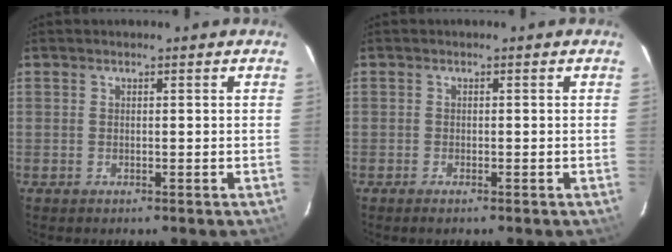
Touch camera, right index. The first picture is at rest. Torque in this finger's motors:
{"motor_torque": [0.06, 0.04, 0.01, 0.00]}